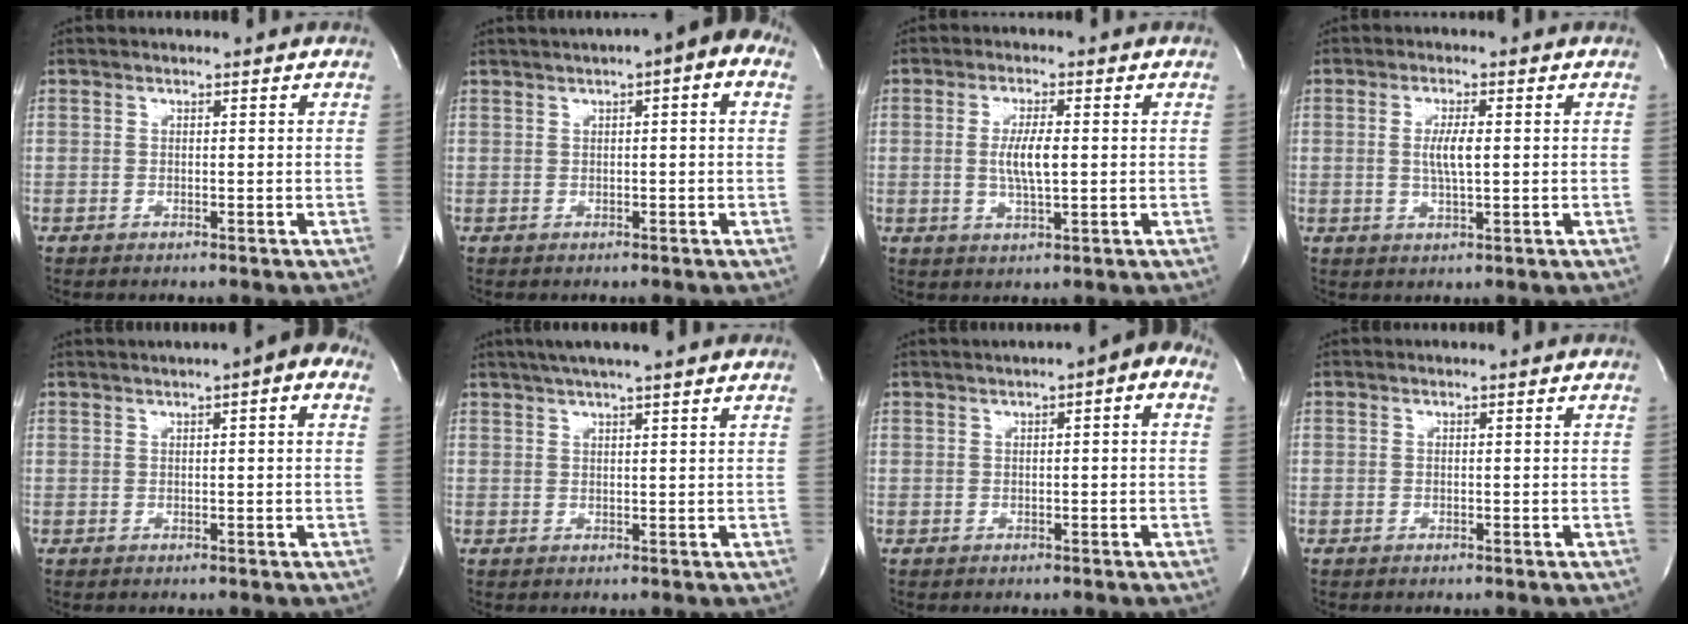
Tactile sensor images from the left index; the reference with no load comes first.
{"total": 6.7, "force": [2.9, 1.2, 5.9], "torque": [-0.083, 0.026, 0.031]}
{"total": 5.1, "force": [0.0, 0.9, 5.0], "torque": [-0.098, -0.004, -0.002]}
{"total": 3.9, "force": [0.2, 0.6, 3.9], "torque": [-0.074, -0.005, 0.002]}
{"total": 5.0, "force": [2.3, 0.7, 4.4], "torque": [-0.061, 0.020, 0.025]}
{"total": 7.3, "force": [5.9, -0.5, 4.3], "torque": [-0.071, 0.027, 0.084]}
{"total": 4.3, "force": [1.3, 0.8, 4.0], "torque": [-0.051, 0.017, 0.011]}
{"total": 0.0}